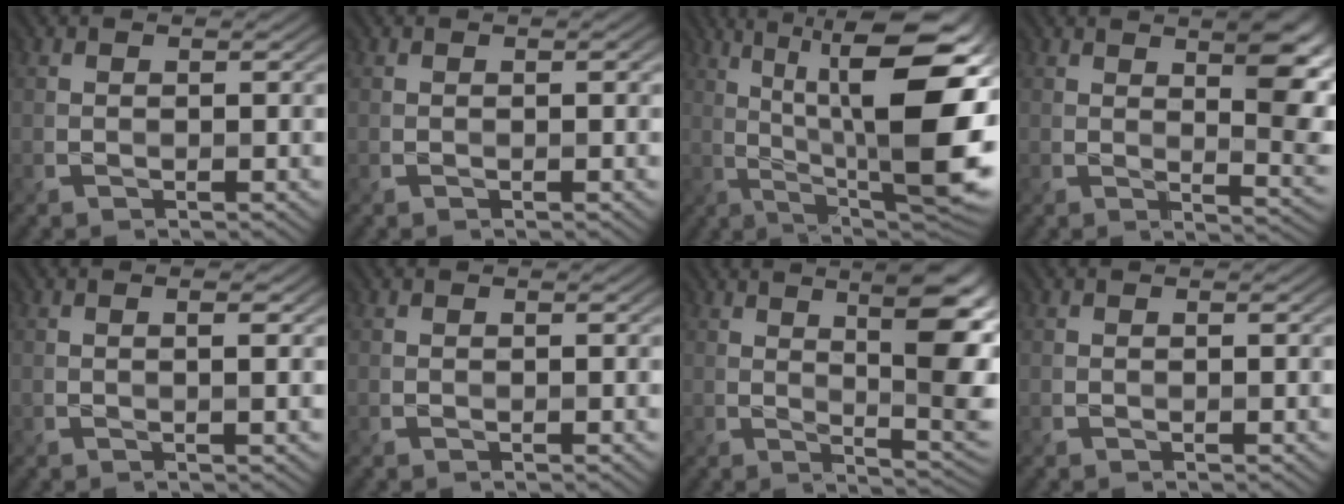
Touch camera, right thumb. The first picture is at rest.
{"total": 0.6, "force": [0.1, 0.3, 0.5], "torque": [-0.006, 0.000, 0.005]}
{"total": 17.8, "force": [3.4, 5.4, 16.6], "torque": [-0.251, 0.029, 0.054]}
{"total": 8.1, "force": [3.2, 2.1, 7.2], "torque": [-0.100, 0.002, 0.053]}
{"total": 1.2, "force": [0.1, 0.0, 1.2], "torque": [-0.018, 0.000, -0.001]}
{"total": 0.0}
{"total": 11.7, "force": [3.6, 2.8, 10.8], "torque": [-0.140, 0.012, 0.054]}
{"total": 0.0}